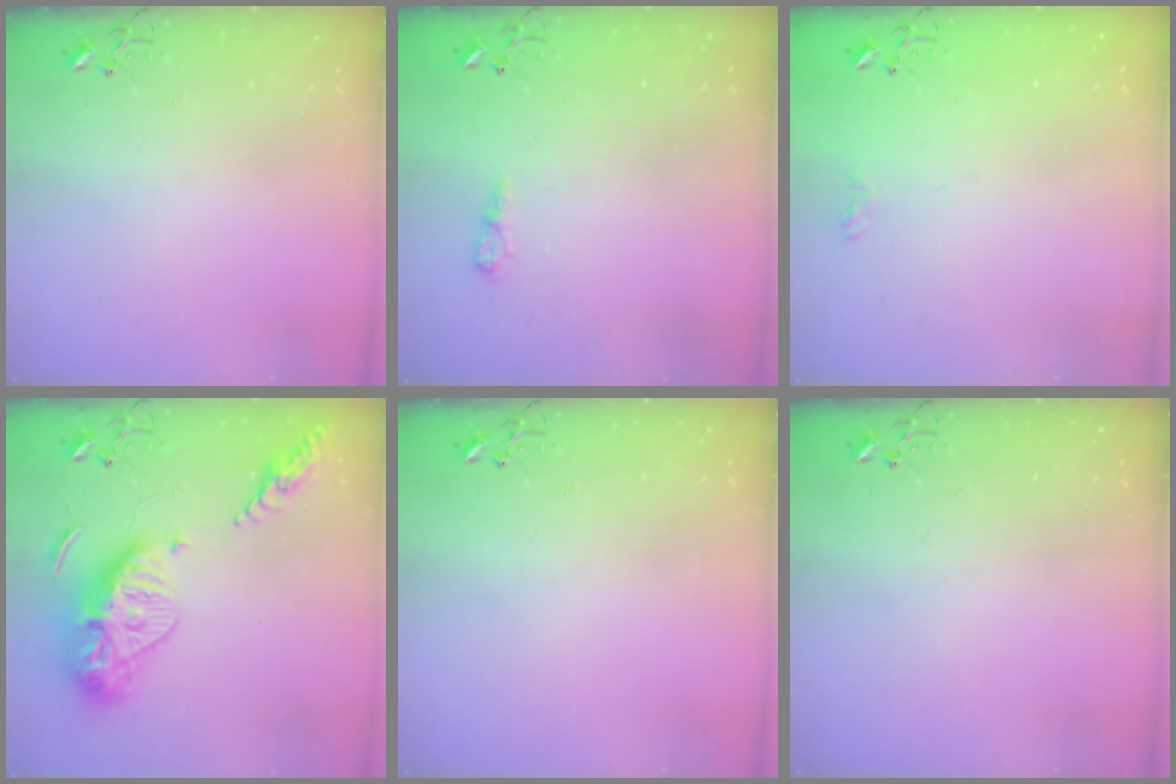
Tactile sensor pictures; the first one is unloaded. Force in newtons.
{"total": 5.5, "press": 5.5, "slide": 0.6}
{"total": 6.5, "press": 6.5, "slide": 0.6}
{"total": 18.2, "press": 18.1, "slide": 1.5}
{"total": 0.0}
{"total": 0.0}